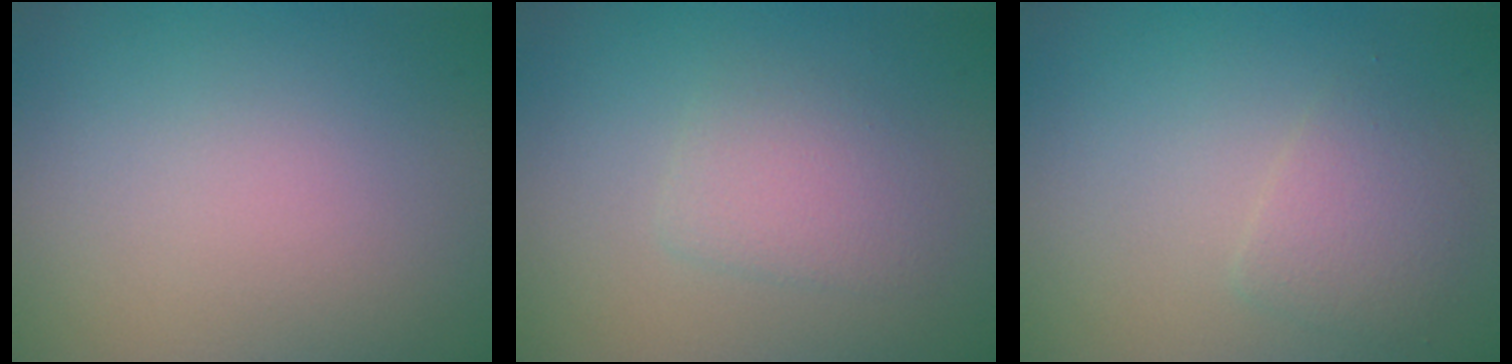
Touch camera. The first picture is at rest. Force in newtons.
{"total": 2.1, "press": 2.1, "slide": 0.1}
{"total": 1.9, "press": 1.9, "slide": 0.0}